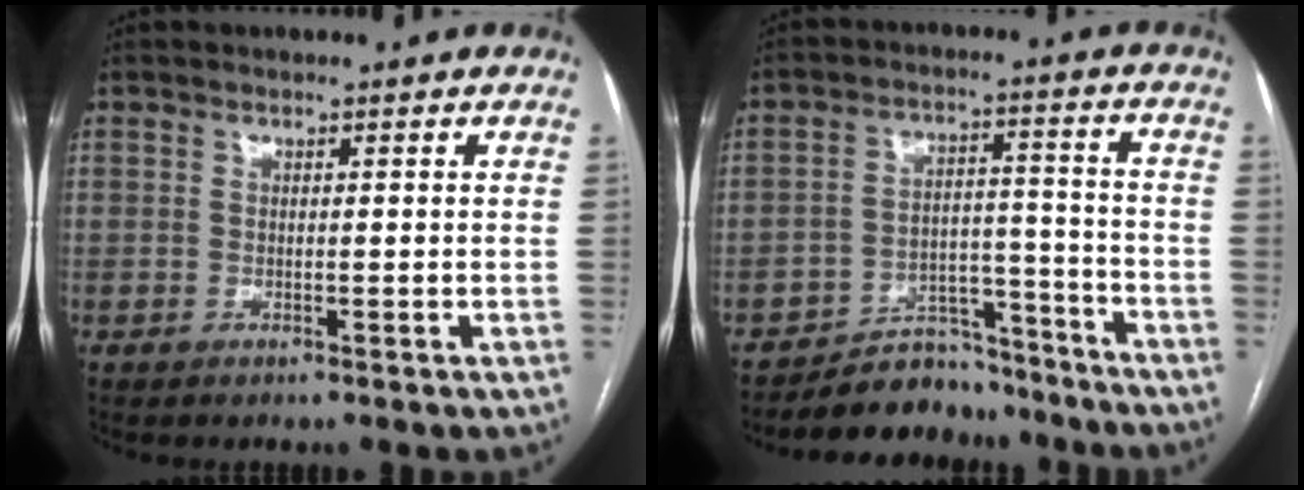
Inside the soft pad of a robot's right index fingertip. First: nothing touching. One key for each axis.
{"total": 9.5, "fx": -8.7, "fy": 3.7, "fz": 0.8, "tx": 0.008, "ty": 0.047, "tz": -0.139}